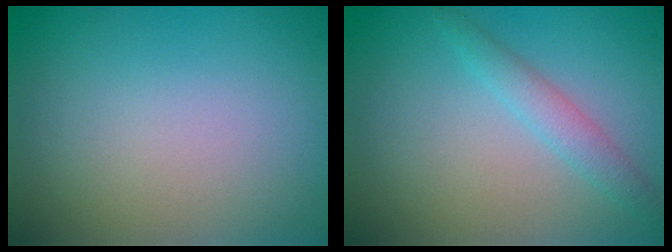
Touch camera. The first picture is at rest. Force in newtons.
{"total": 1.9, "press": 1.9, "slide": 0.1}